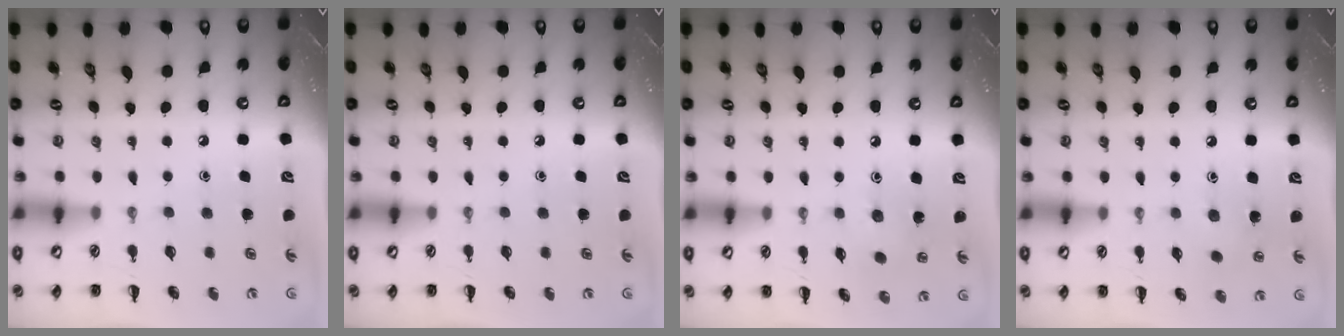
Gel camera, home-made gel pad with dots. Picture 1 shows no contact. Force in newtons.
{"total": 0.0}
{"total": 4.2, "press": 4.0, "slide": 1.2}
{"total": 5.2, "press": 4.9, "slide": 1.5}